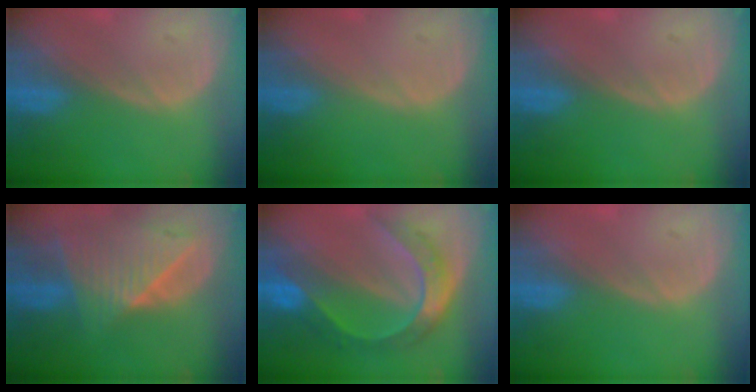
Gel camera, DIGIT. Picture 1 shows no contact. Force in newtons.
{"total": 0.0}
{"total": 0.0}
{"total": 9.1, "press": 8.1, "slide": 4.0}
{"total": 8.3, "press": 8.3, "slide": 0.9}
{"total": 0.0}